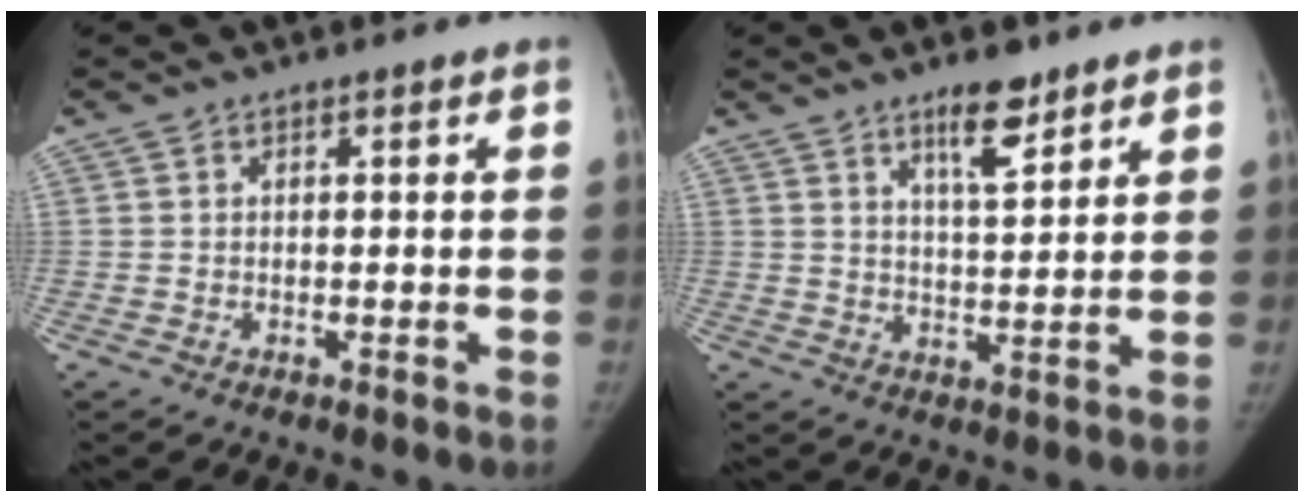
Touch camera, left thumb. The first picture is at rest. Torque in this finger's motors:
{"motor_torque": [0.34, -0.27, 1.07, -0.61, 0.21]}